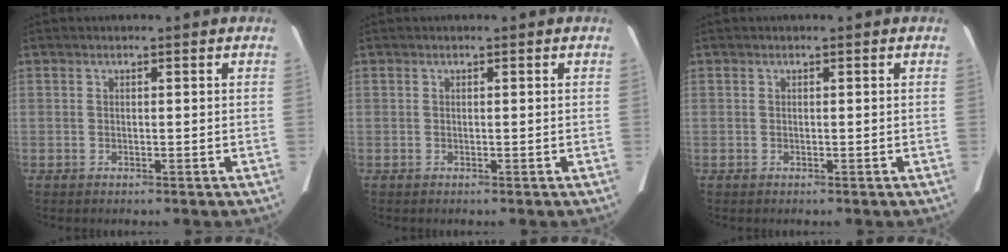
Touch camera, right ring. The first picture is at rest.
{"total": 0.0}
{"total": 0.0}